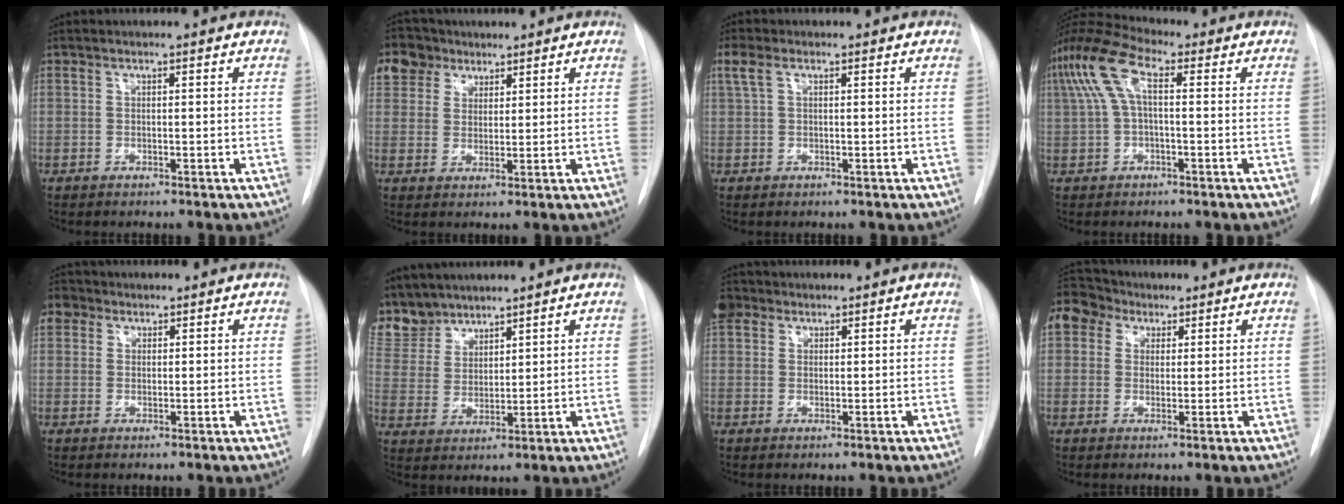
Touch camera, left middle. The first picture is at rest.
{"total": 7.1, "force": [4.8, 5.1, 0.6], "torque": [-0.017, 0.018, 0.097]}
{"total": 1.1, "force": [0.7, 0.5, 0.7], "torque": [-0.030, 0.017, 0.022]}
{"total": 7.2, "force": [1.5, 2.1, 6.8], "torque": [-0.156, 0.034, 0.027]}
{"total": 3.2, "force": [1.6, 2.6, 0.8], "torque": [-0.014, 0.013, 0.028]}
{"total": 9.3, "force": [8.6, 3.5, 0.0], "torque": [-0.008, 0.002, 0.189]}
{"total": 3.4, "force": [2.3, 2.5, 0.4], "torque": [-0.014, 0.011, 0.049]}
{"total": 12.2, "force": [6.7, 9.5, 3.9], "torque": [-0.124, 0.061, 0.129]}